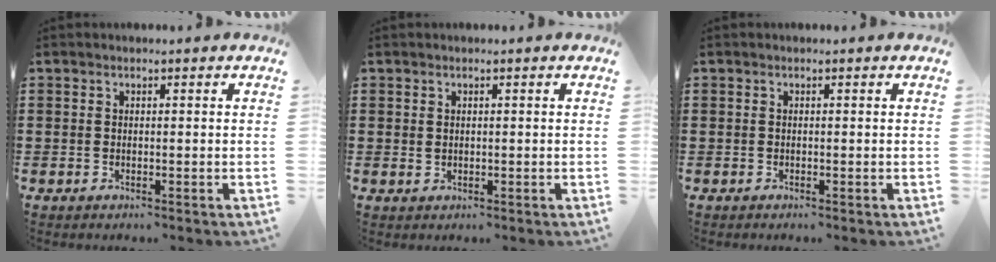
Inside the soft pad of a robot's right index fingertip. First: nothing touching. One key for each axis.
{"total": 0.7, "fx": 0.3, "fy": 0.6, "fz": 0.2, "tx": -0.004, "ty": 0.007, "tz": 0.005}
{"total": 0.0}